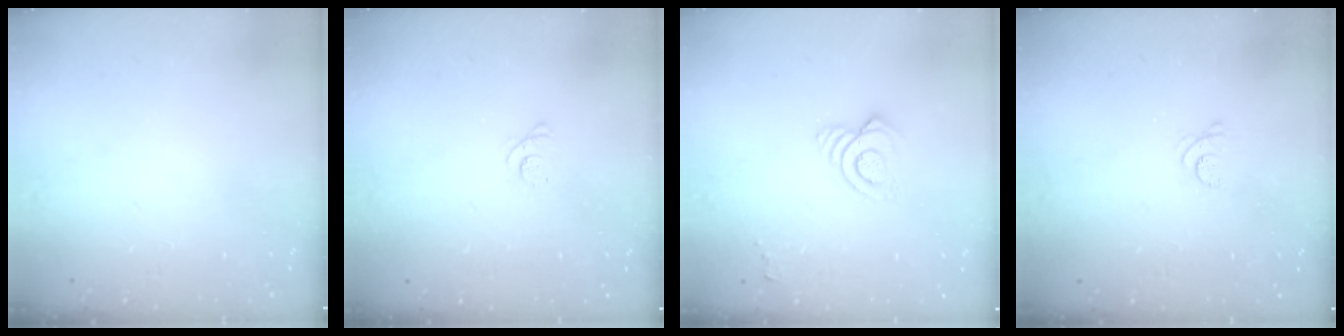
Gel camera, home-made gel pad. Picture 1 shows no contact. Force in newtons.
{"total": 2.5, "press": 2.5, "slide": 0.3}
{"total": 8.4, "press": 8.3, "slide": 0.9}
{"total": 3.0, "press": 2.9, "slide": 0.4}